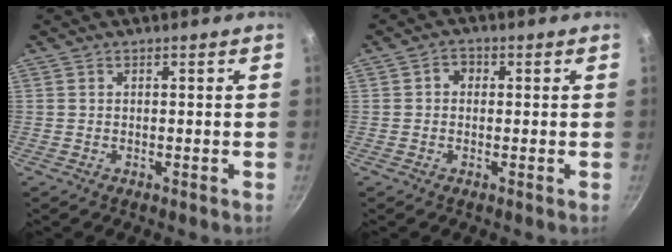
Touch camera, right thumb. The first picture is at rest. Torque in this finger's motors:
{"motor_torque": [0.40, 1.01, 0.41, 0.06, -0.01]}